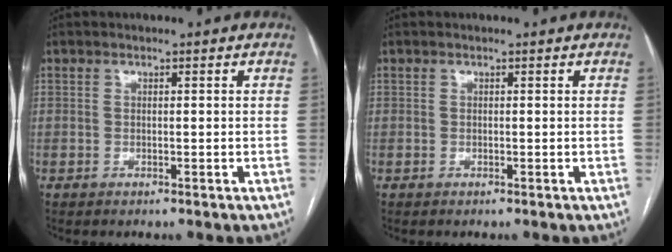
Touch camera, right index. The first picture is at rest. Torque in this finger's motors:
{"motor_torque": [0.00, 0.00, 0.00, 0.00]}